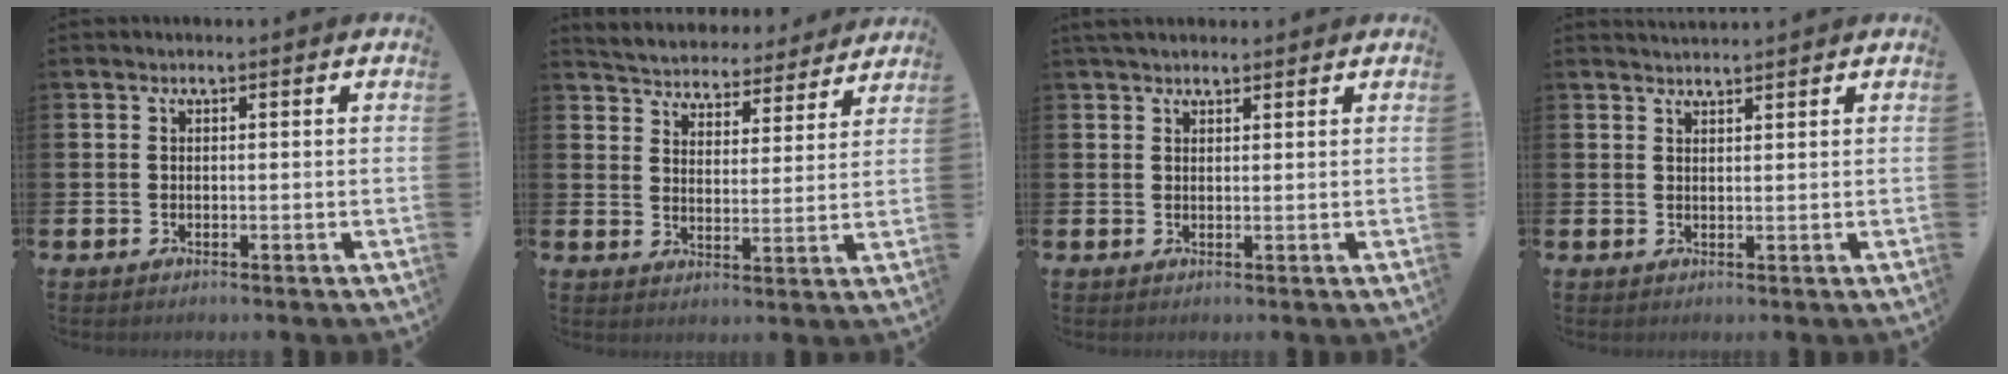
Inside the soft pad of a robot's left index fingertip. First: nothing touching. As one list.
[{"total": 5.0, "force": [4.9, 1.1, -0.2], "torque": [-0.013, -0.045, 0.081]}, {"total": 2.4, "force": [2.2, 0.8, 0.7], "torque": [-0.002, -0.004, 0.037]}, {"total": 1.9, "force": [1.9, 0.2, 0.1], "torque": [0.010, -0.012, 0.032]}]